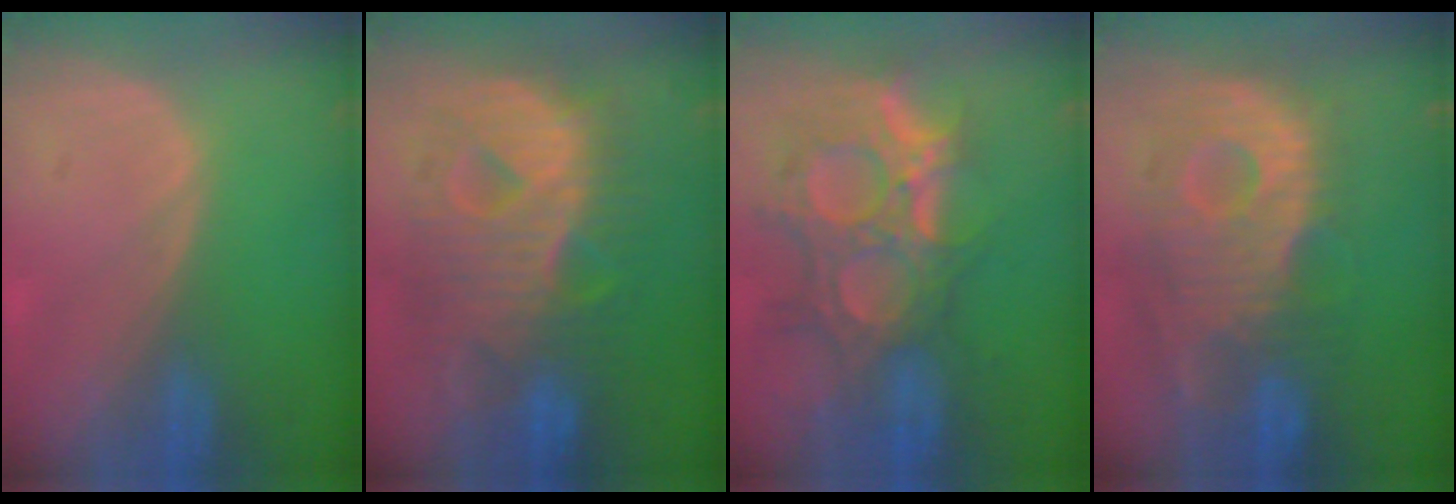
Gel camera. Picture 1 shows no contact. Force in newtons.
{"total": 12.4, "press": 12.4, "slide": 1.4}
{"total": 12.8, "press": 11.0, "slide": 6.5}
{"total": 11.8, "press": 10.7, "slide": 5.1}